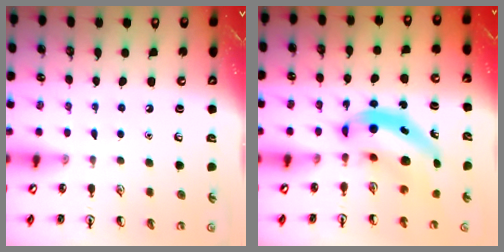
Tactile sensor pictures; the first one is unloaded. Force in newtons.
{"total": 7.9, "press": 7.5, "slide": 2.3}